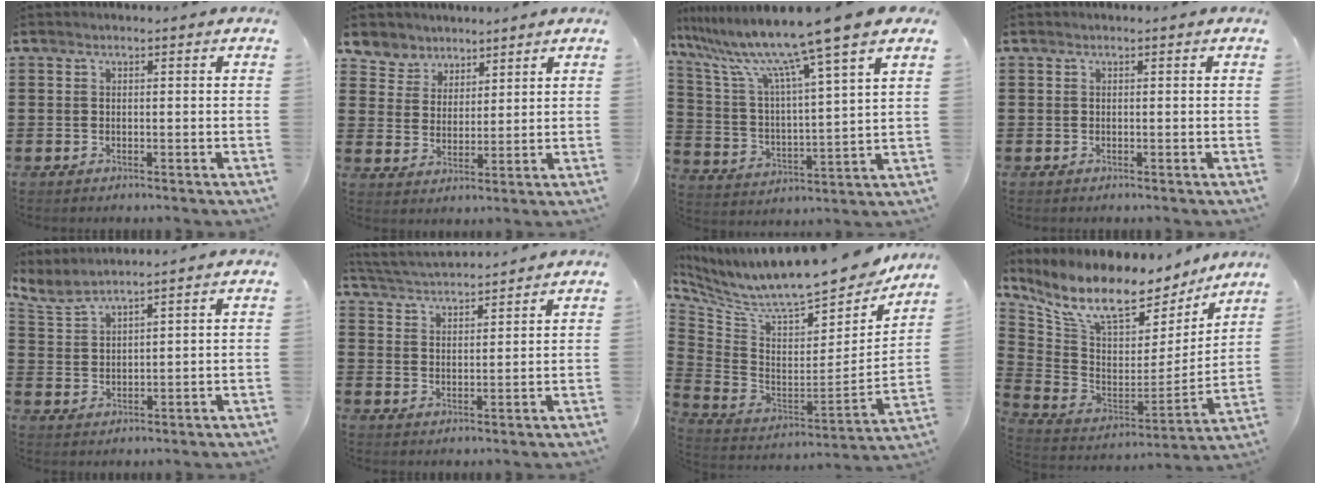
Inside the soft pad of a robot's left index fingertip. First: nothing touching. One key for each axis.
{"total": 5.0, "fx": 4.2, "fy": 2.7, "fz": -0.4, "tx": -0.020, "ty": -0.011, "tz": 0.077}
{"total": 11.3, "fx": 9.3, "fy": -1.0, "fz": 6.4, "tx": -0.162, "ty": -0.061, "tz": 0.146}
{"total": 0.0}
{"total": 4.1, "fx": 3.8, "fy": 0.8, "fz": 1.5, "tx": -0.044, "ty": -0.014, "tz": 0.068}
{"total": 3.7, "fx": 3.7, "fy": -0.1, "fz": 0.4, "tx": -0.023, "ty": -0.019, "tz": 0.063}
{"total": 10.7, "fx": 8.7, "fy": 2.1, "fz": 5.8, "tx": -0.126, "ty": -0.070, "tz": 0.143}
{"total": 10.9, "fx": 8.1, "fy": 4.0, "fz": 6.1, "tx": -0.148, "ty": -0.054, "tz": 0.141}